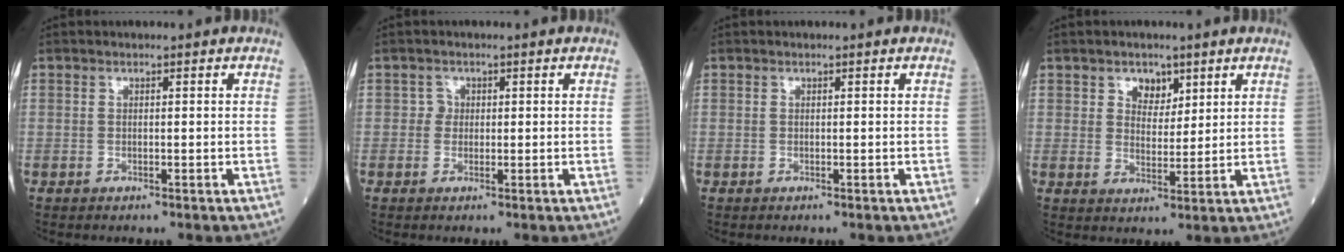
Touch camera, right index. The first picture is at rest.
{"total": 1.1, "force": [0.1, 1.1, 0.2], "torque": [0.003, 0.002, 0.000]}
{"total": 0.0}
{"total": 3.9, "force": [2.3, 2.6, 1.8], "torque": [-0.026, 0.001, 0.042]}